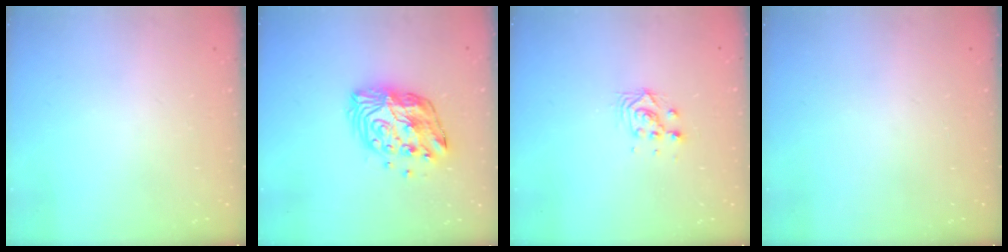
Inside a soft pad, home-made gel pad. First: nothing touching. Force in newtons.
{"total": 12.9, "press": 12.9, "slide": 0.9}
{"total": 4.8, "press": 4.8, "slide": 0.1}
{"total": 0.0}